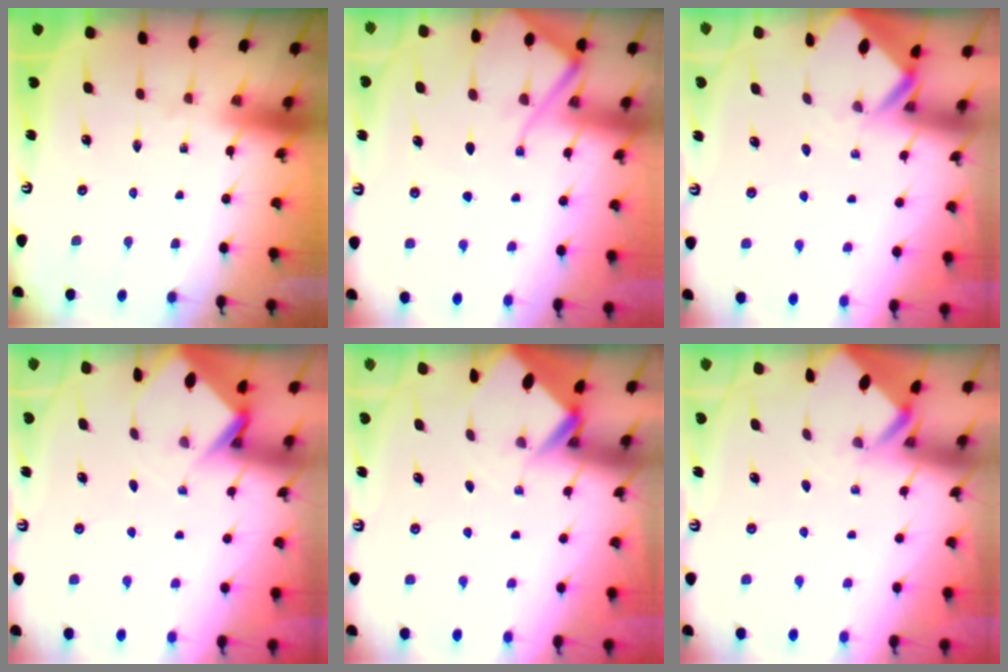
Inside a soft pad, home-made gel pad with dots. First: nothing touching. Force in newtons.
{"total": 10.4, "press": 10.3, "slide": 1.2}
{"total": 2.7, "press": 2.7, "slide": 0.2}
{"total": 2.9, "press": 2.9, "slide": 0.2}
{"total": 2.5, "press": 2.5, "slide": 0.1}
{"total": 2.2, "press": 2.2, "slide": 0.2}